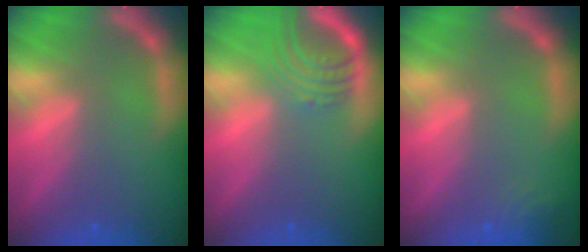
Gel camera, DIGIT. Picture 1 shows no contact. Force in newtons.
{"total": 5.5}
{"total": 2.4}